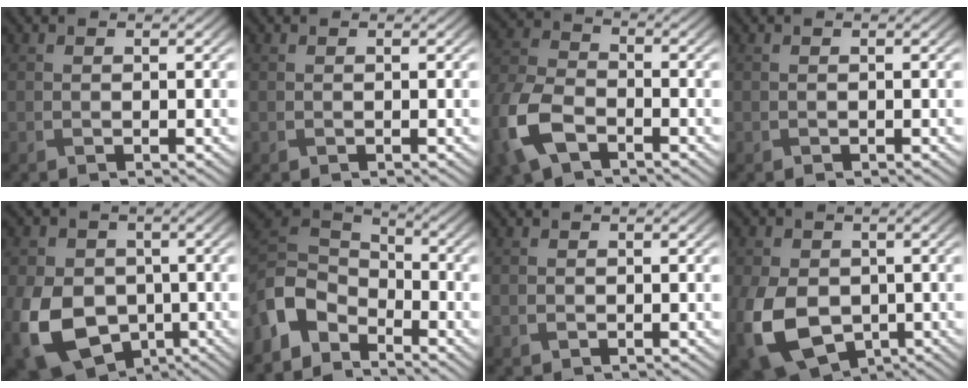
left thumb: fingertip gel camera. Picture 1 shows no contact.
{"total": 0.0}
{"total": 10.3, "force": [-5.1, 5.9, 6.8], "torque": [-0.186, -0.020, -0.111]}
{"total": 0.0}
{"total": 13.5, "force": [-4.0, 10.0, 8.1], "torque": [-0.197, -0.044, -0.070]}
{"total": 7.8, "force": [-4.9, 5.0, 3.5], "torque": [-0.088, -0.001, -0.117]}
{"total": 0.6, "force": [-0.4, 0.4, 0.2], "torque": [-0.007, -0.004, -0.005]}
{"total": 12.3, "force": [-3.4, 8.7, 8.0], "torque": [-0.207, -0.040, -0.058]}